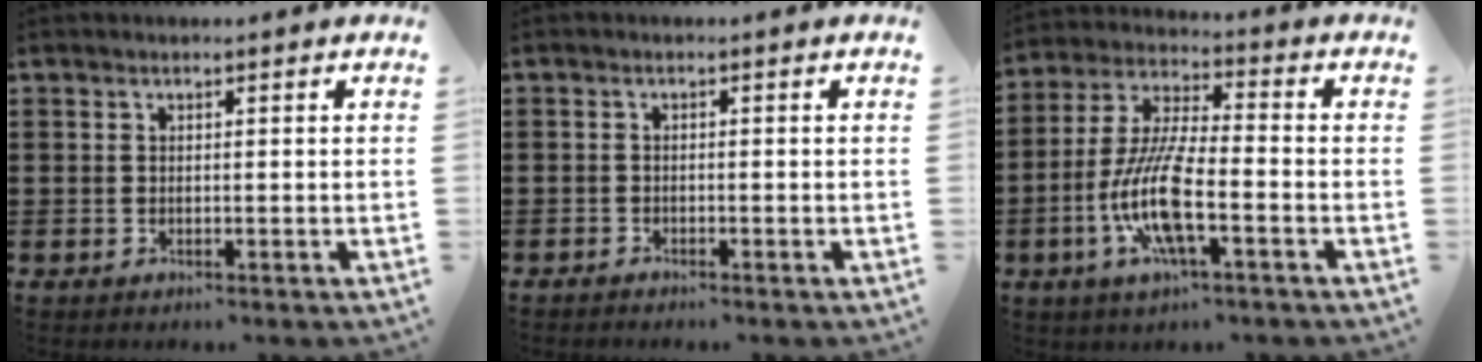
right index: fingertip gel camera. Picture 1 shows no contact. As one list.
[{"total": 0.7, "force": [-0.7, 0.1, -0.1], "torque": [0.000, 0.002, -0.016]}, {"total": 10.7, "force": [-3.8, 2.6, 9.7], "torque": [-0.219, -0.013, -0.077]}]